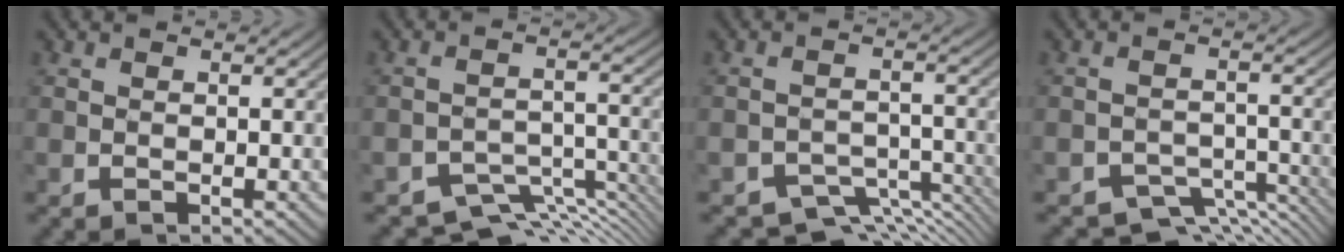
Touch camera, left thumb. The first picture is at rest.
{"total": 7.3, "force": [-6.2, 2.6, 2.9], "torque": [-0.044, -0.017, -0.097]}
{"total": 6.3, "force": [-5.1, 2.5, 2.6], "torque": [-0.038, -0.016, -0.081]}
{"total": 5.7, "force": [-4.8, 2.1, 2.2], "torque": [-0.032, -0.015, -0.073]}